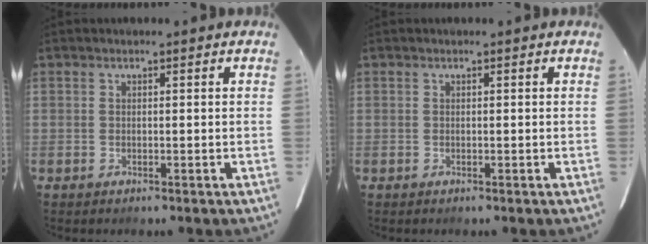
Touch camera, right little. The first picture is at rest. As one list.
[{"total": 0.0}]